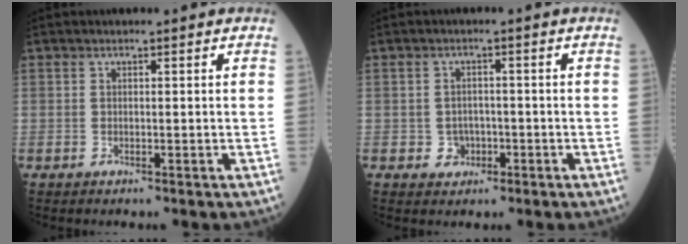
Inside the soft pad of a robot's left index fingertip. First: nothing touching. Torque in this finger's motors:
{"motor_torque": [-0.09, 0.14, 0.01, -0.01]}